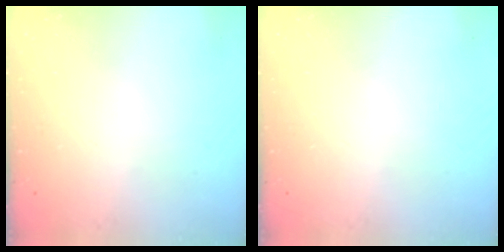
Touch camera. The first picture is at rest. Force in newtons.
{"total": 0.0}